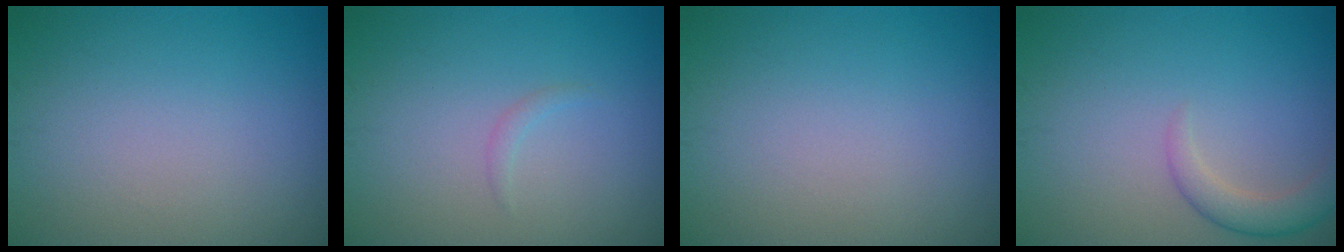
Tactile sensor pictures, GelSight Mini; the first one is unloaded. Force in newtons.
{"total": 0.7, "press": 0.6, "slide": 0.1}
{"total": 0.0}
{"total": 2.4, "press": 2.4, "slide": 0.2}